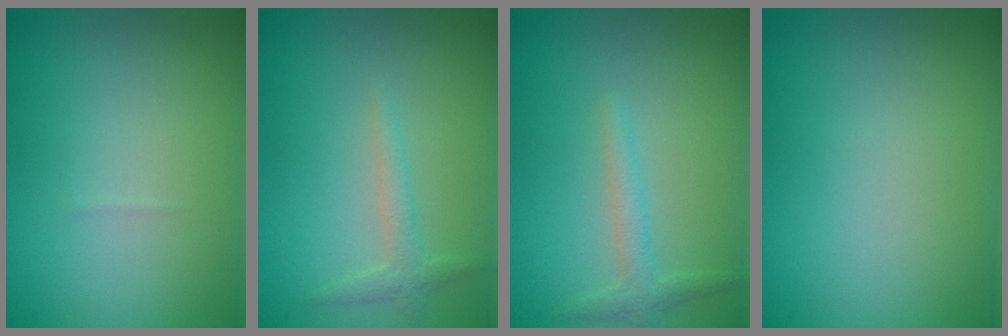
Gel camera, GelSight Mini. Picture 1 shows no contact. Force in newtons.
{"total": 1.5, "press": 1.5, "slide": 0.1}
{"total": 1.7, "press": 1.7, "slide": 0.1}
{"total": 0.0}